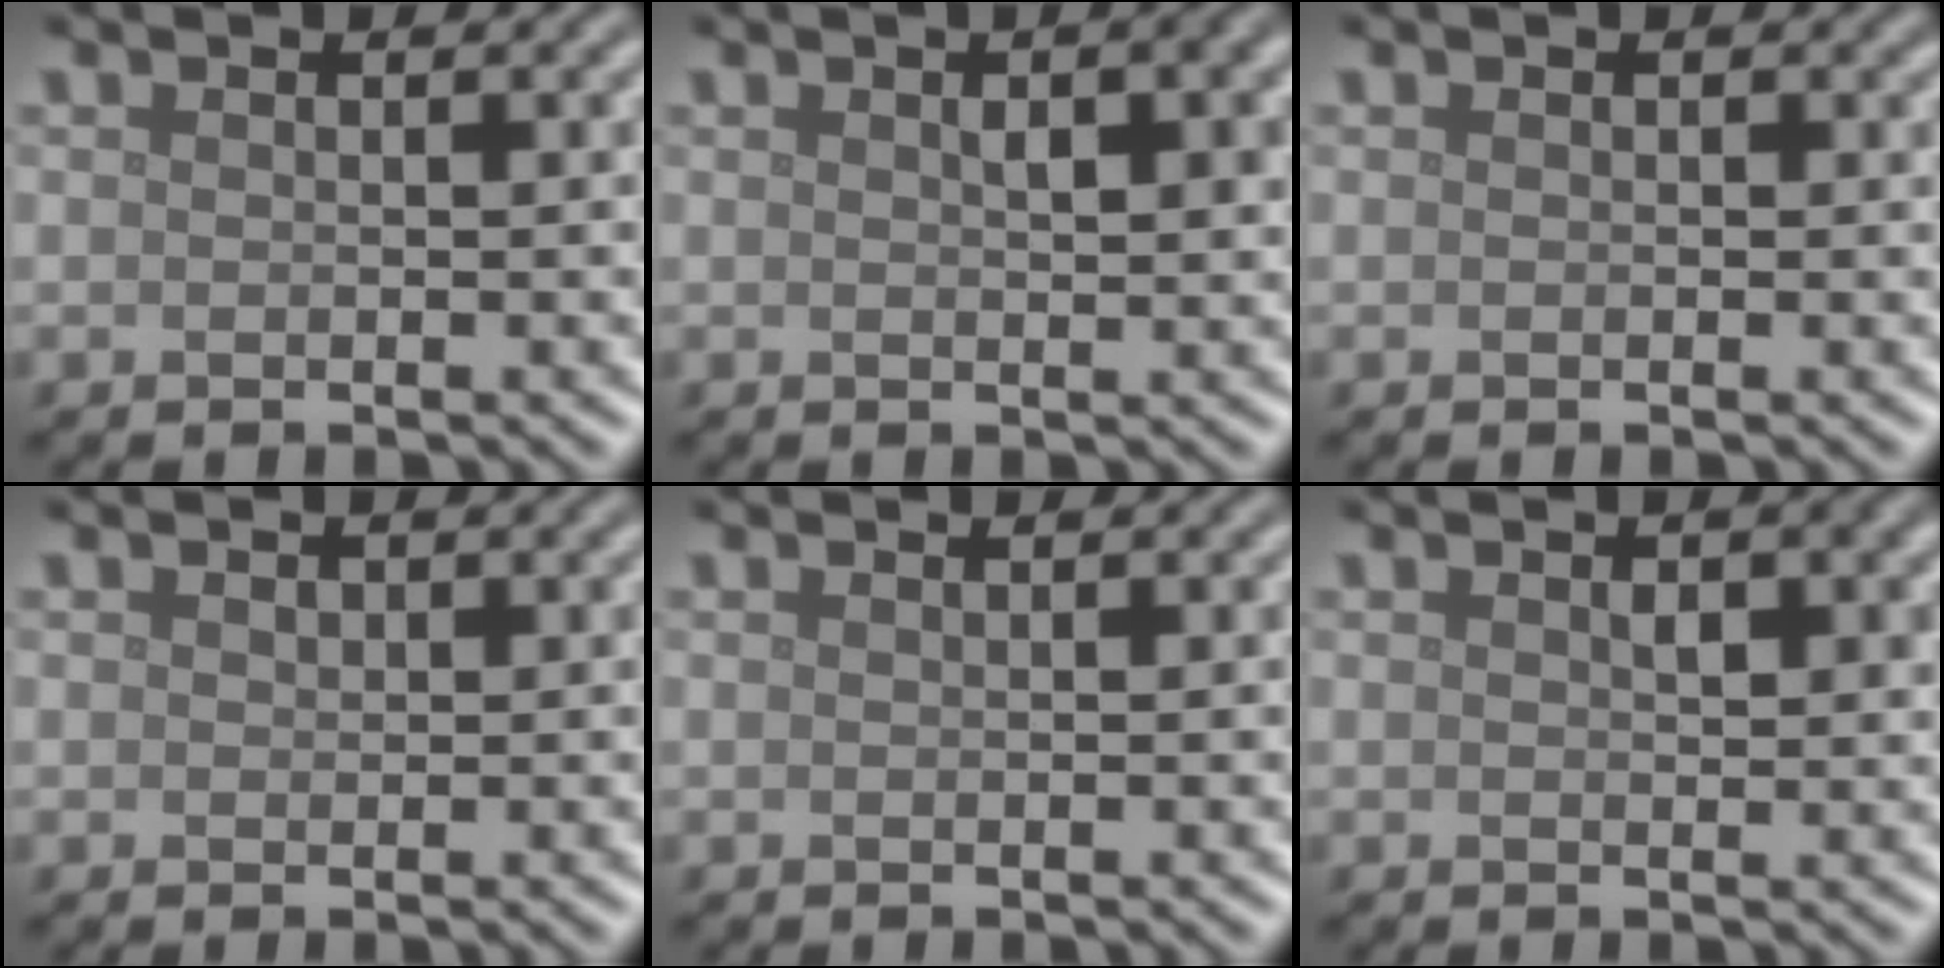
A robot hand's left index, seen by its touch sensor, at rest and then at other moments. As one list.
[{"total": 2.8, "force": [0.9, 1.0, 2.4], "torque": [-0.034, 0.004, 0.016]}, {"total": 0.0}, {"total": 0.5, "force": [0.2, 0.4, 0.2], "torque": [-0.003, -0.001, 0.003]}, {"total": 0.0}, {"total": 2.0, "force": [0.6, 1.0, 1.6], "torque": [-0.021, 0.000, 0.012]}]